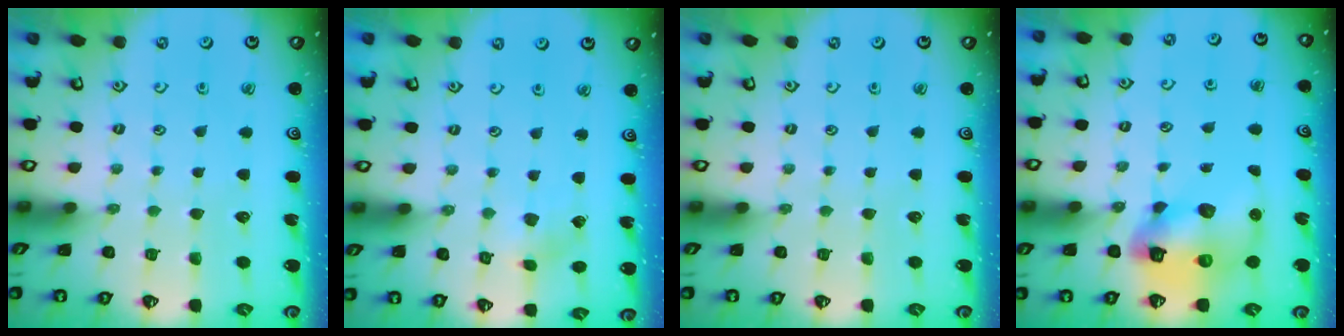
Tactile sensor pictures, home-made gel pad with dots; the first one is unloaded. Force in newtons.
{"total": 2.7, "press": 2.6, "slide": 0.3}
{"total": 0.0}
{"total": 13.1, "press": 13.0, "slide": 2.0}